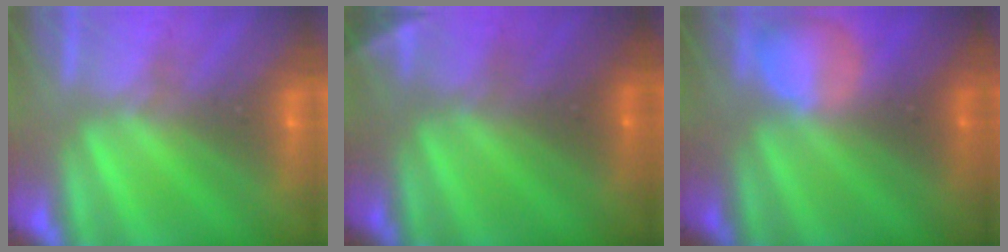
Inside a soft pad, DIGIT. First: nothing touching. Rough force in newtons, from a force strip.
{"total": 2.8}
{"total": 2.4}